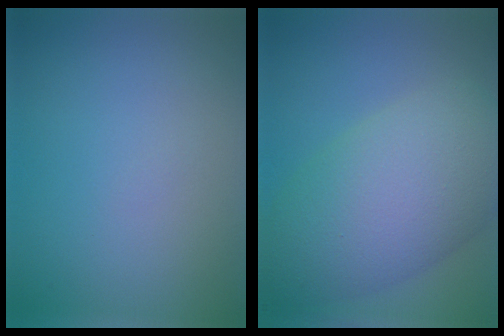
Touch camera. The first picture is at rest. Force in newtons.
{"total": 10.5, "press": 10.5, "slide": 0.7}